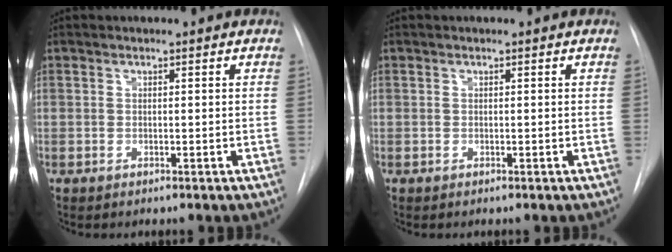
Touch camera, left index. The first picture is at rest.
{"total": 0.0}